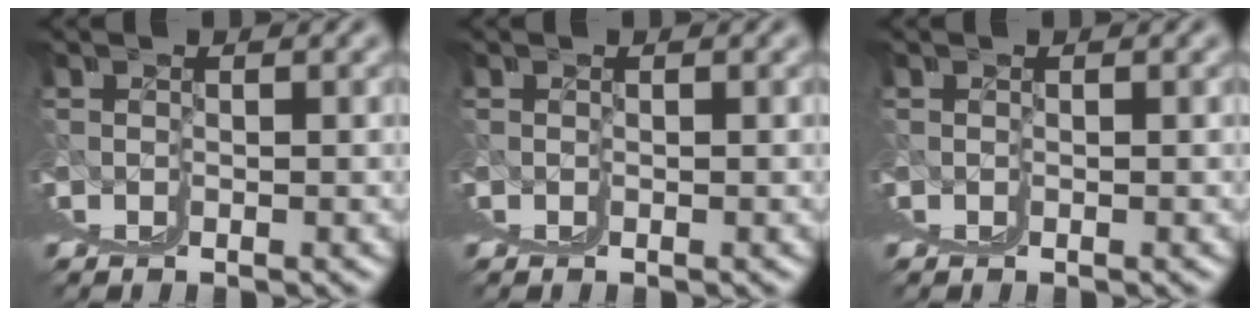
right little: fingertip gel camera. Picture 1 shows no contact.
{"total": 0.0}
{"total": 0.0}